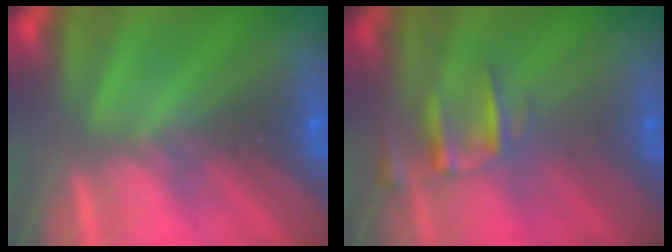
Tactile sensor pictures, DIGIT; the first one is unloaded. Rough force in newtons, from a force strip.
{"total": 2.4}